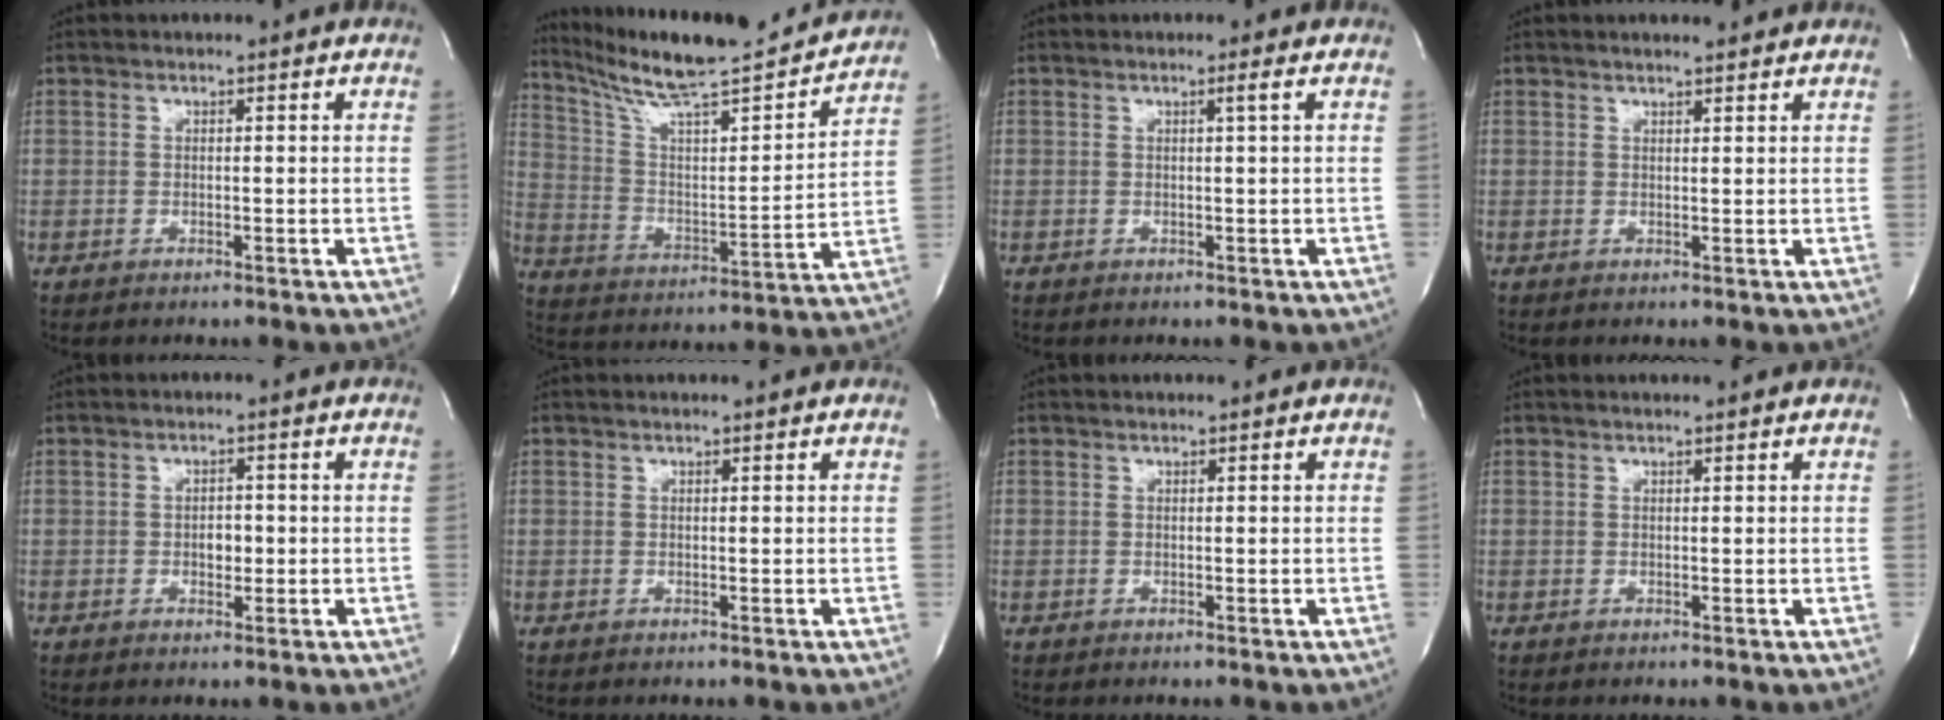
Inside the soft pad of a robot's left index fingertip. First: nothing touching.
{"total": 22.7, "force": [20.4, 1.6, 9.8], "torque": [-0.164, -0.019, 0.313]}
{"total": 0.8, "force": [0.2, -0.3, 0.7], "torque": [-0.017, -0.003, 0.008]}
{"total": 3.0, "force": [2.8, 0.4, 1.2], "torque": [-0.019, 0.007, 0.036]}
{"total": 2.0, "force": [-0.4, 1.3, 1.5], "torque": [-0.022, 0.001, -0.005]}
{"total": 0.6, "force": [0.5, -0.1, 0.2], "torque": [-0.004, 0.004, 0.010]}
{"total": 0.0}
{"total": 1.2, "force": [1.1, -0.1, 0.4], "torque": [-0.007, 0.008, 0.019]}